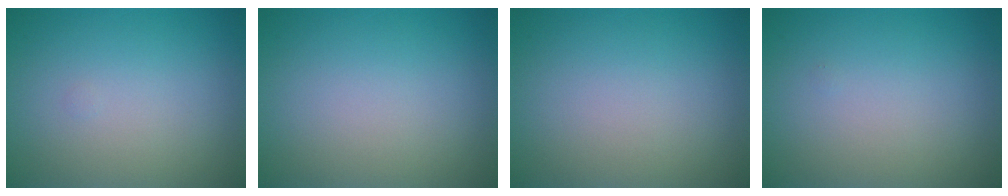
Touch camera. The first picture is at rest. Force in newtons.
{"total": 0.0}
{"total": 0.0}
{"total": 0.0}